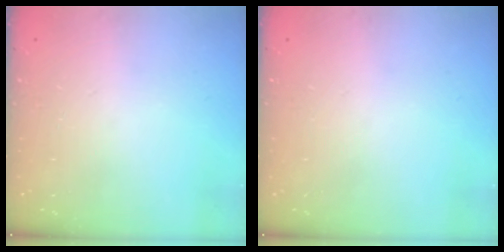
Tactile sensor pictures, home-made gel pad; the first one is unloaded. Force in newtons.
{"total": 0.0}